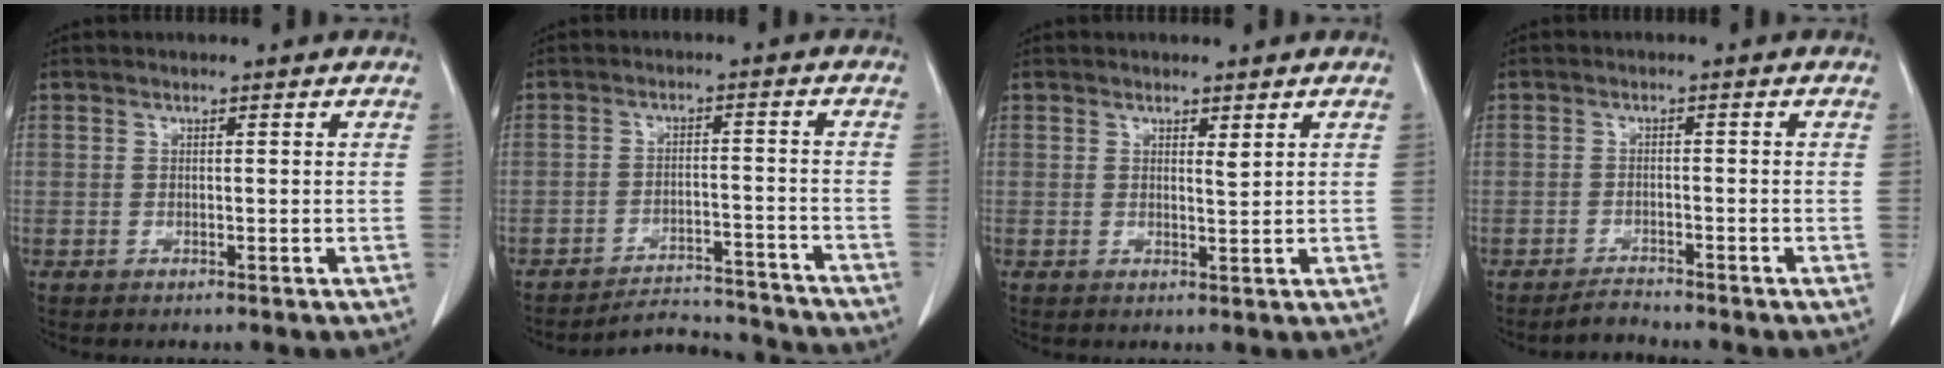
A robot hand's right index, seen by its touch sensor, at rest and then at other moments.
{"total": 9.4, "force": [-9.3, 1.3, -0.4], "torque": [0.011, 0.021, -0.129]}
{"total": 1.1, "force": [0.8, 0.2, 0.8], "torque": [-0.017, -0.008, 0.013]}
{"total": 2.2, "force": [-2.1, 0.4, -0.1], "torque": [0.003, -0.007, -0.034]}